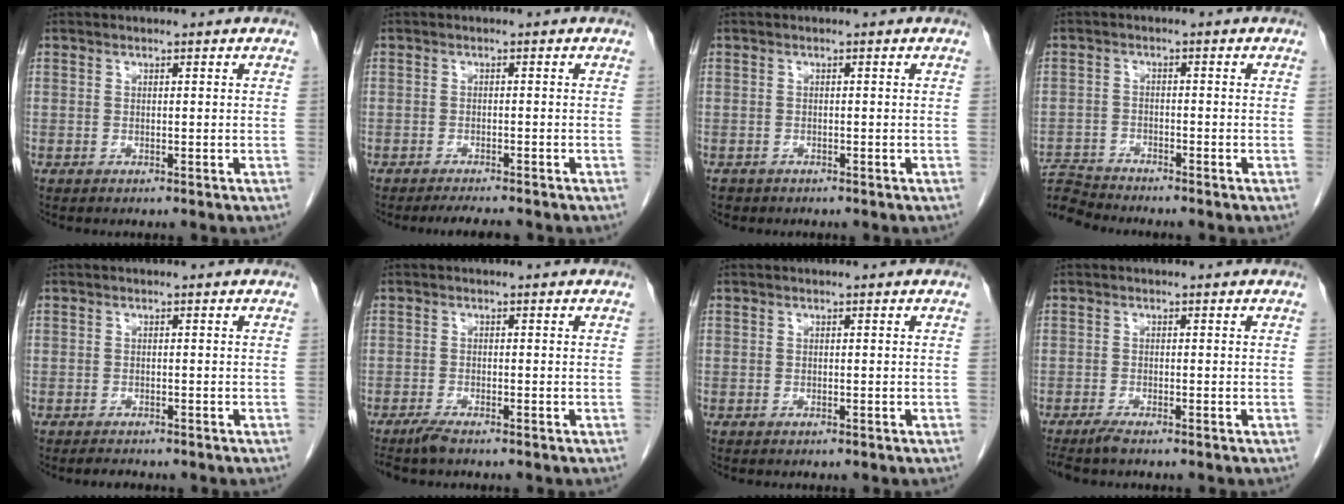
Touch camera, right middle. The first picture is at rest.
{"total": 3.5, "force": [-3.2, 0.1, 1.5], "torque": [-0.025, -0.011, -0.047]}
{"total": 1.3, "force": [-1.0, 0.8, 0.1], "torque": [-0.010, 0.001, -0.015]}
{"total": 5.7, "force": [-5.6, -0.4, -0.4], "torque": [0.006, 0.000, -0.107]}
{"total": 1.4, "force": [-1.3, 0.4, 0.4], "torque": [-0.016, -0.005, -0.017]}
{"total": 2.1, "force": [-1.7, 0.0, 1.1], "torque": [-0.028, -0.006, -0.035]}
{"total": 0.0}
{"total": 2.2, "force": [-1.8, -0.1, 1.1], "torque": [-0.026, -0.007, -0.036]}